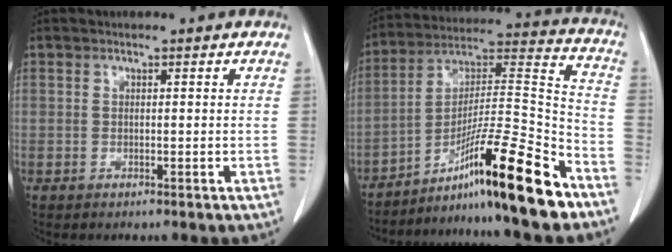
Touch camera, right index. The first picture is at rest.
{"total": 19.1, "force": [-12.8, -0.4, 14.2], "torque": [-0.243, 0.003, -0.212]}